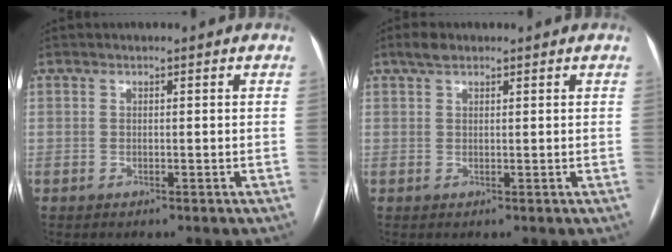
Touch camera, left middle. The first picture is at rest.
{"total": 2.2, "force": [1.6, 0.9, 1.2], "torque": [-0.026, 0.014, 0.030]}